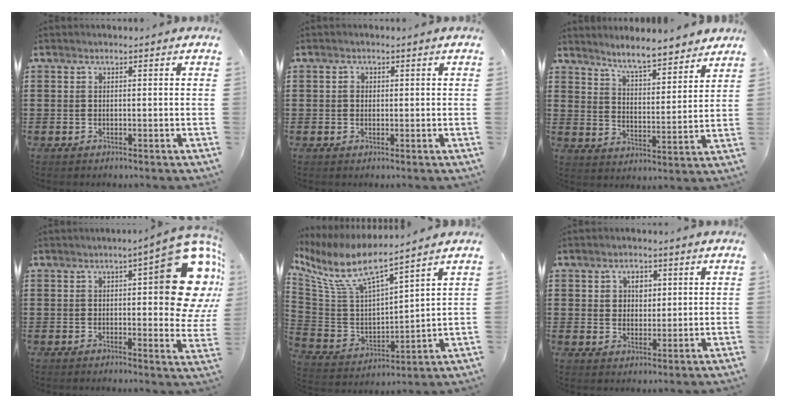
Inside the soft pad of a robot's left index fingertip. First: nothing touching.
{"total": 1.1, "force": [0.3, 0.9, 0.6], "torque": [-0.014, 0.005, 0.005]}
{"total": 6.4, "force": [6.1, 0.3, 2.1], "torque": [-0.056, -0.035, 0.104]}
{"total": 14.9, "force": [4.4, 4.5, 13.5], "torque": [-0.170, -0.022, 0.069]}
{"total": 9.0, "force": [6.6, 2.1, 5.8], "torque": [-0.141, -0.040, 0.112]}
{"total": 3.2, "force": [1.4, 2.5, 1.4], "torque": [-0.021, 0.005, 0.019]}